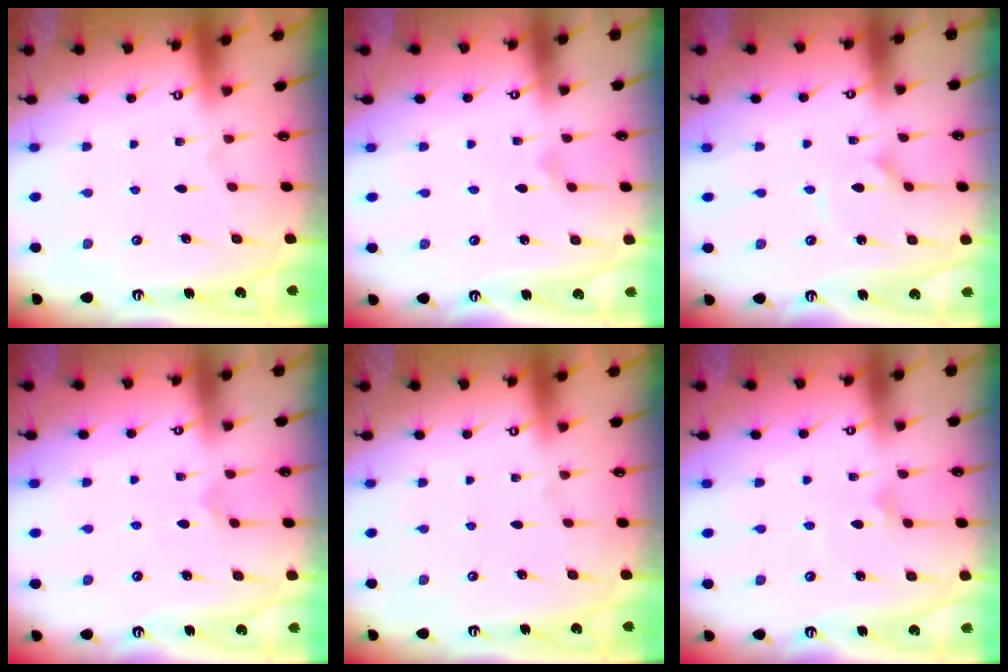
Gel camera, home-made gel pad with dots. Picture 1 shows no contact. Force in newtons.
{"total": 1.8, "press": 1.7, "slide": 0.1}
{"total": 2.9, "press": 2.9, "slide": 0.1}
{"total": 4.4, "press": 4.4, "slide": 0.4}
{"total": 0.0}
{"total": 2.7, "press": 2.7, "slide": 0.5}